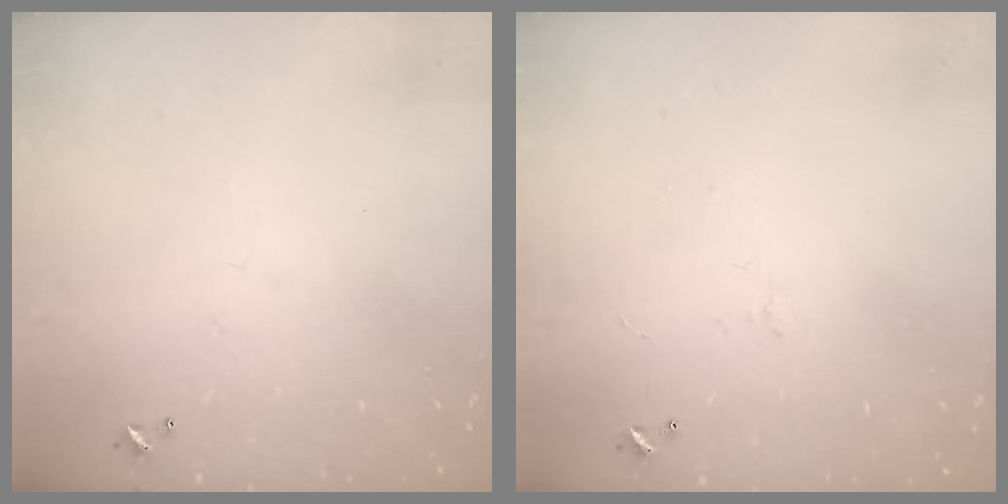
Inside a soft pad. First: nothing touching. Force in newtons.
{"total": 0.5, "press": 0.1, "slide": 0.5}